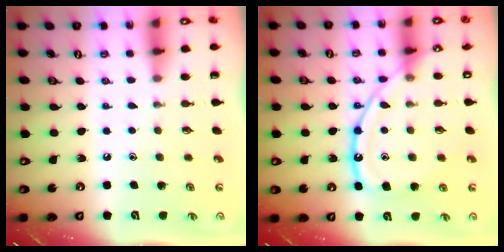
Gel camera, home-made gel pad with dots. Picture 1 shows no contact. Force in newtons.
{"total": 14.3, "press": 14.2, "slide": 1.3}